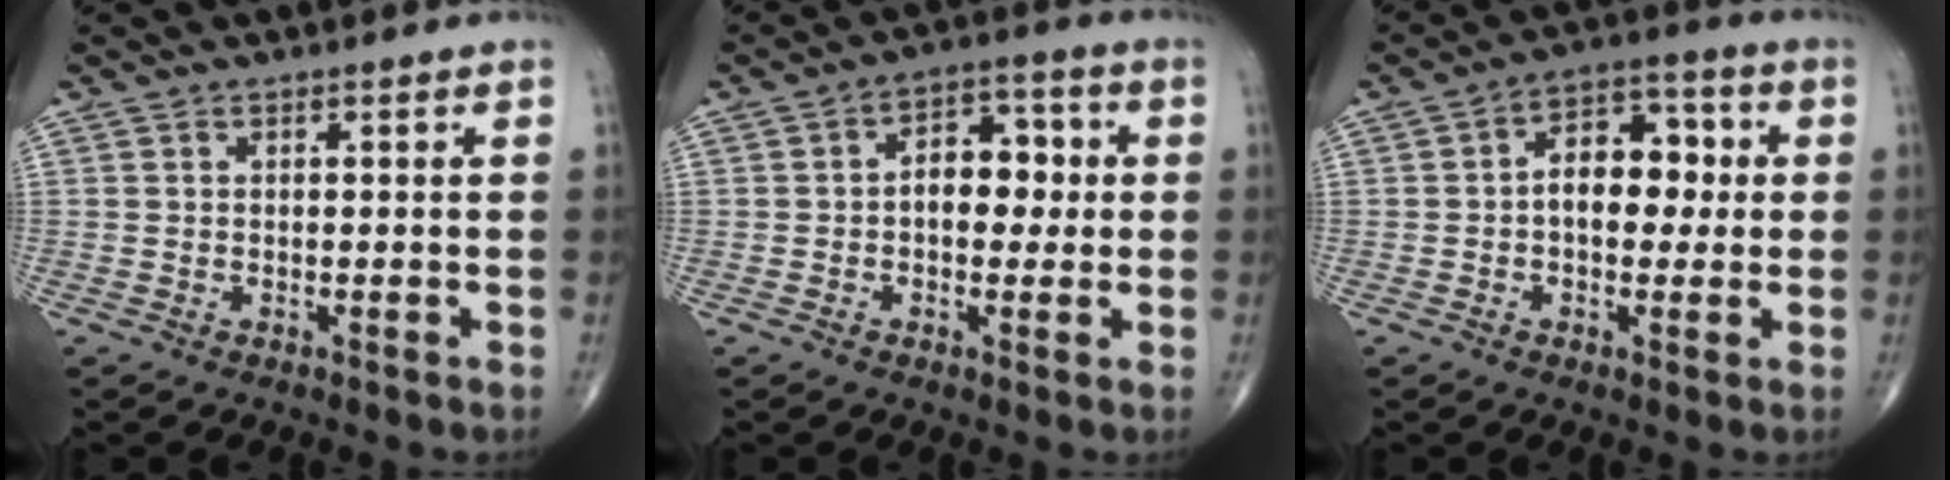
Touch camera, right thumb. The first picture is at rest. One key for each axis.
{"total": 8.2, "fx": 0.2, "fy": 5.3, "fz": 6.3, "tx": -0.057, "ty": 0.022, "tz": -0.005}
{"total": 9.8, "fx": 0.3, "fy": 6.3, "fz": 7.6, "tx": -0.079, "ty": 0.026, "tz": -0.004}